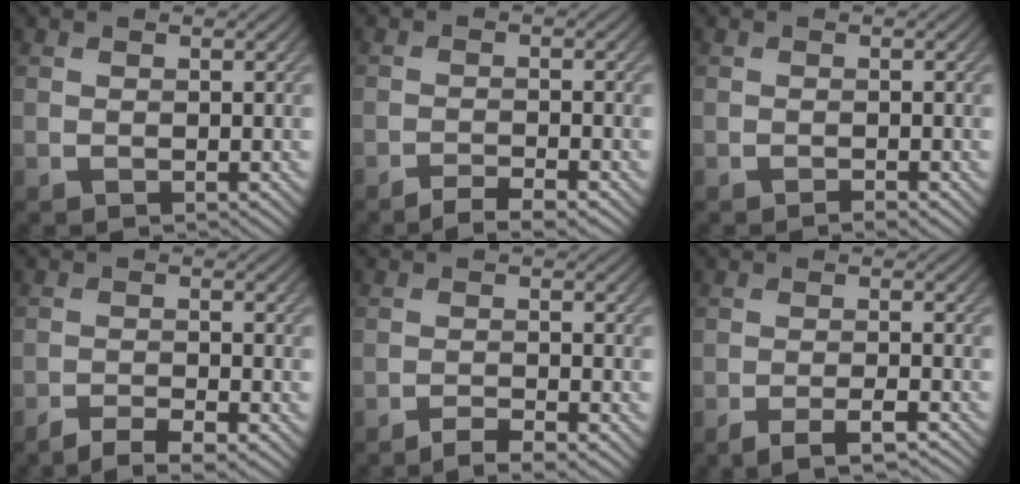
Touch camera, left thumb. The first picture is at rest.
{"total": 3.0, "force": [-2.4, 0.4, 1.7], "torque": [-0.024, 0.005, -0.047]}
{"total": 0.8, "force": [-0.6, 0.0, 0.5], "torque": [-0.008, -0.001, -0.012]}
{"total": 3.6, "force": [-2.8, 0.6, 2.1], "torque": [-0.039, 0.001, -0.051]}
{"total": 2.6, "force": [-2.0, 0.3, 1.6], "torque": [-0.025, 0.004, -0.042]}
{"total": 3.8, "force": [-2.6, 0.7, 2.6], "torque": [-0.042, 0.005, -0.047]}